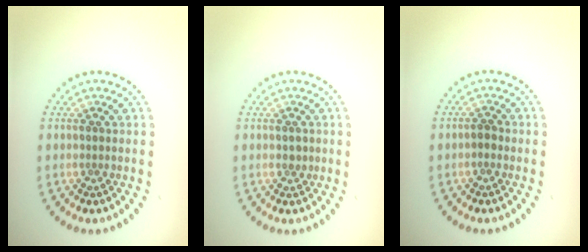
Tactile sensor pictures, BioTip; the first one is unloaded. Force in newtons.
{"total": 1.0, "press": 1.0, "slide": 0.2}
{"total": 0.8, "press": 0.8, "slide": 0.2}